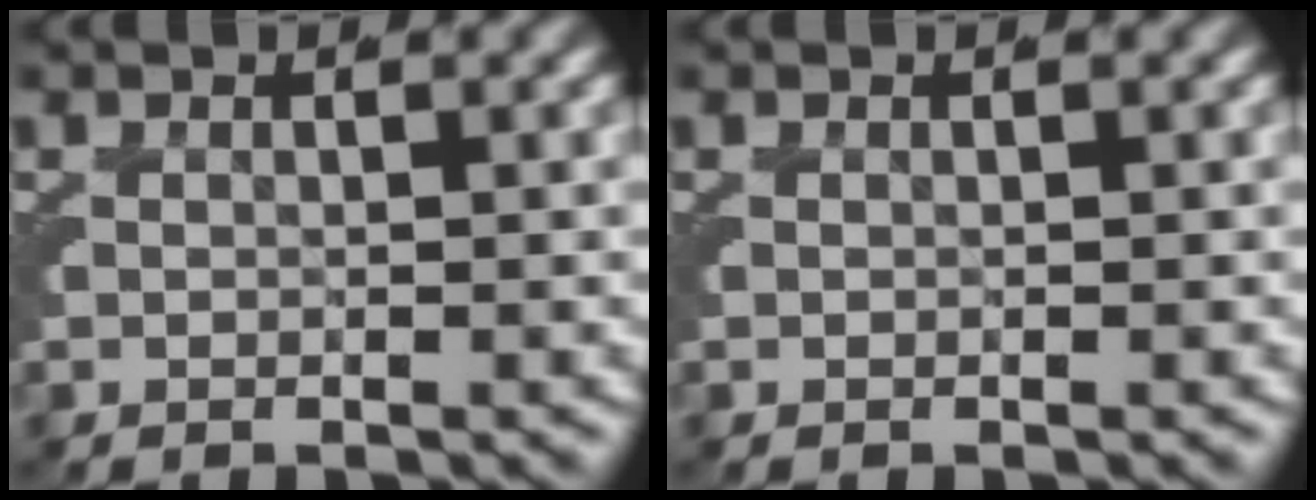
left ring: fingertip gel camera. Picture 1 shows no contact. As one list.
[{"total": 0.0}]